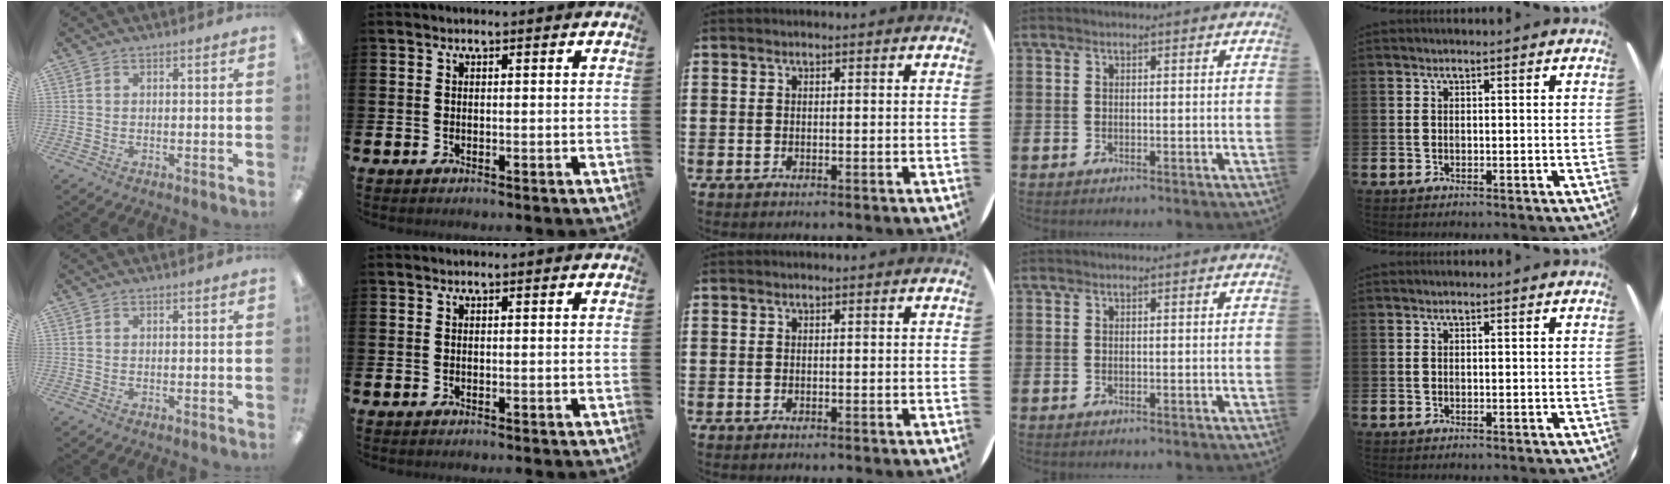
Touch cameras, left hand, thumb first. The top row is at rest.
{}